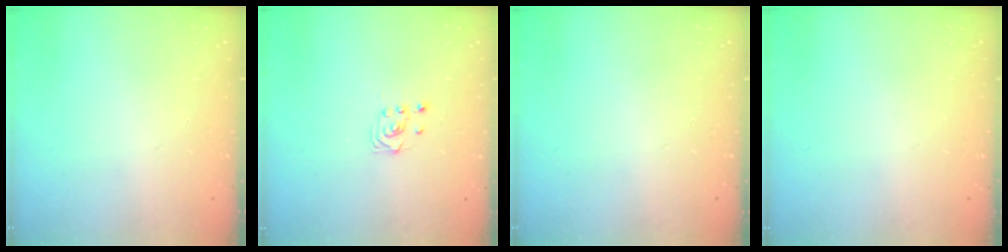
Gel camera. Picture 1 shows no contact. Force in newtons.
{"total": 2.9, "press": 2.6, "slide": 1.4}
{"total": 0.0}
{"total": 0.0}